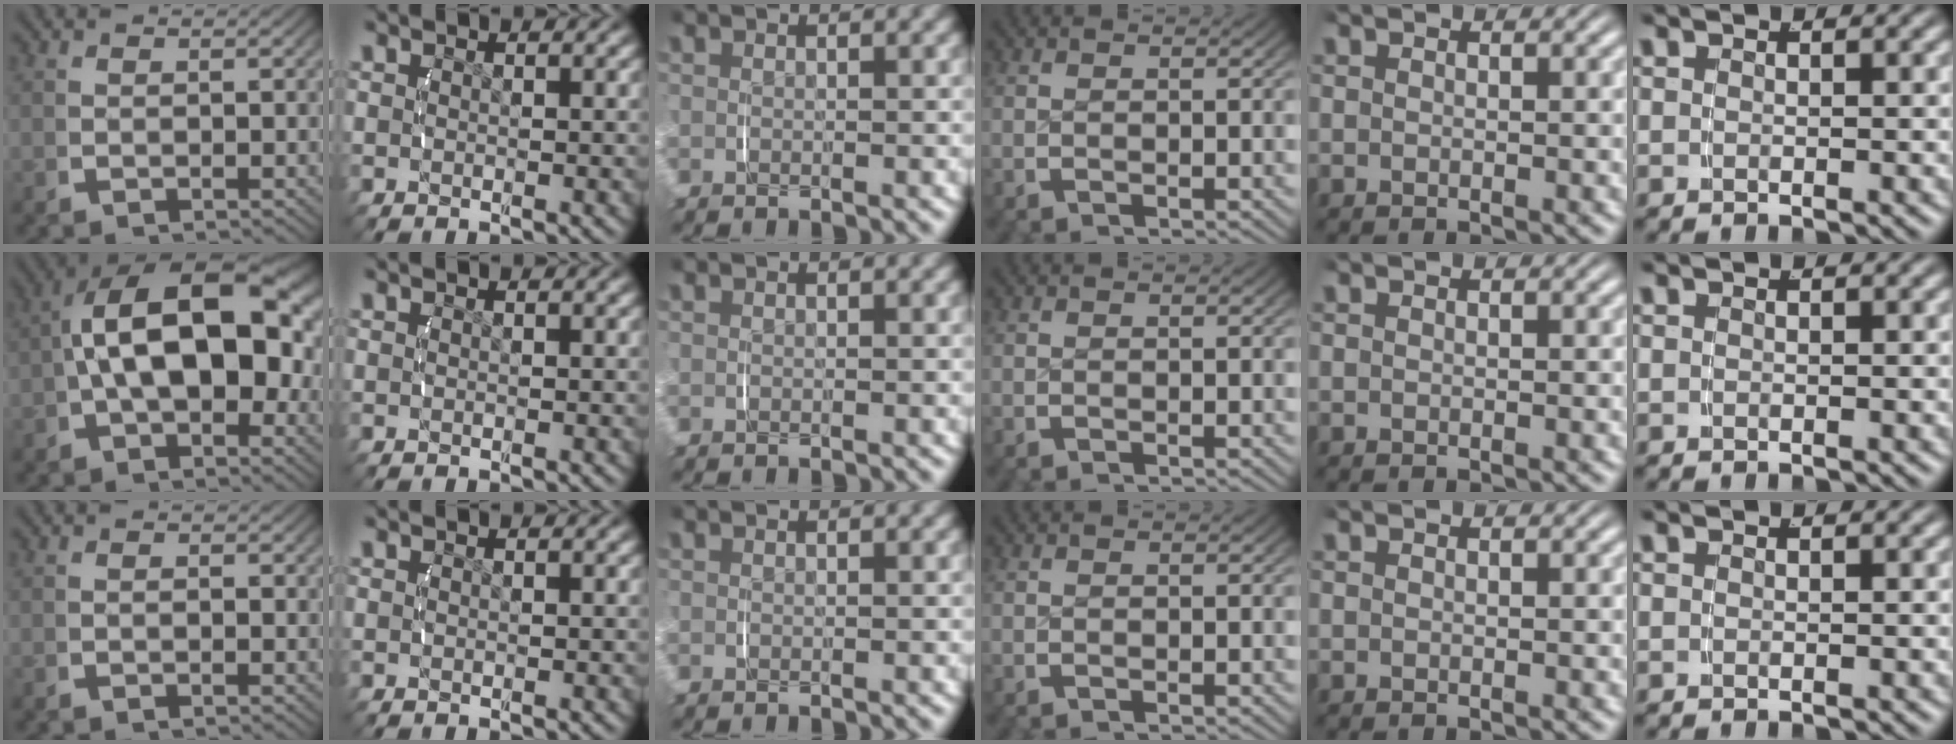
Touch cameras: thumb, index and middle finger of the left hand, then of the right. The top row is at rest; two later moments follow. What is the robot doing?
{"motion": "lift_and_place", "object": "camera"}